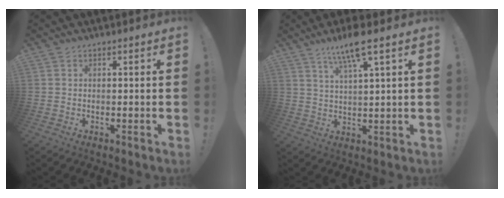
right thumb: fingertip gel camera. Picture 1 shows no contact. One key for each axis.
{"total": 9.1, "fx": 5.9, "fy": 1.2, "fz": 6.9, "tx": -0.126, "ty": -0.021, "tz": 0.098}